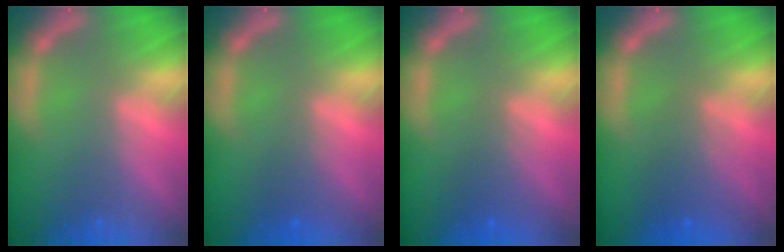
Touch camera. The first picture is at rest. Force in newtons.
{"total": 1.5}
{"total": 2.4}
{"total": 3.6}